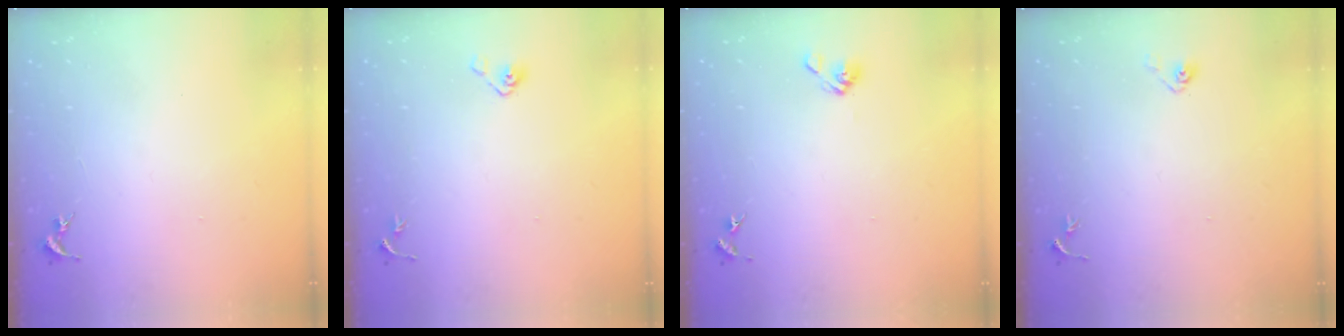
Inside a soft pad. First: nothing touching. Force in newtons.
{"total": 5.0, "press": 4.4, "slide": 2.3}
{"total": 5.2, "press": 4.8, "slide": 2.1}
{"total": 3.5, "press": 3.2, "slide": 1.5}